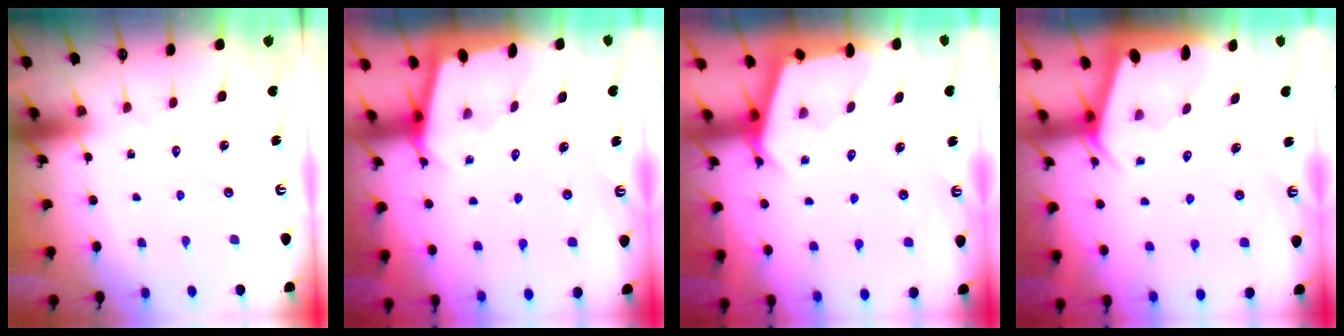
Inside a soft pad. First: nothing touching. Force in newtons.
{"total": 2.2, "press": 2.2, "slide": 0.3}
{"total": 2.9, "press": 2.8, "slide": 0.3}
{"total": 2.1, "press": 2.0, "slide": 0.3}